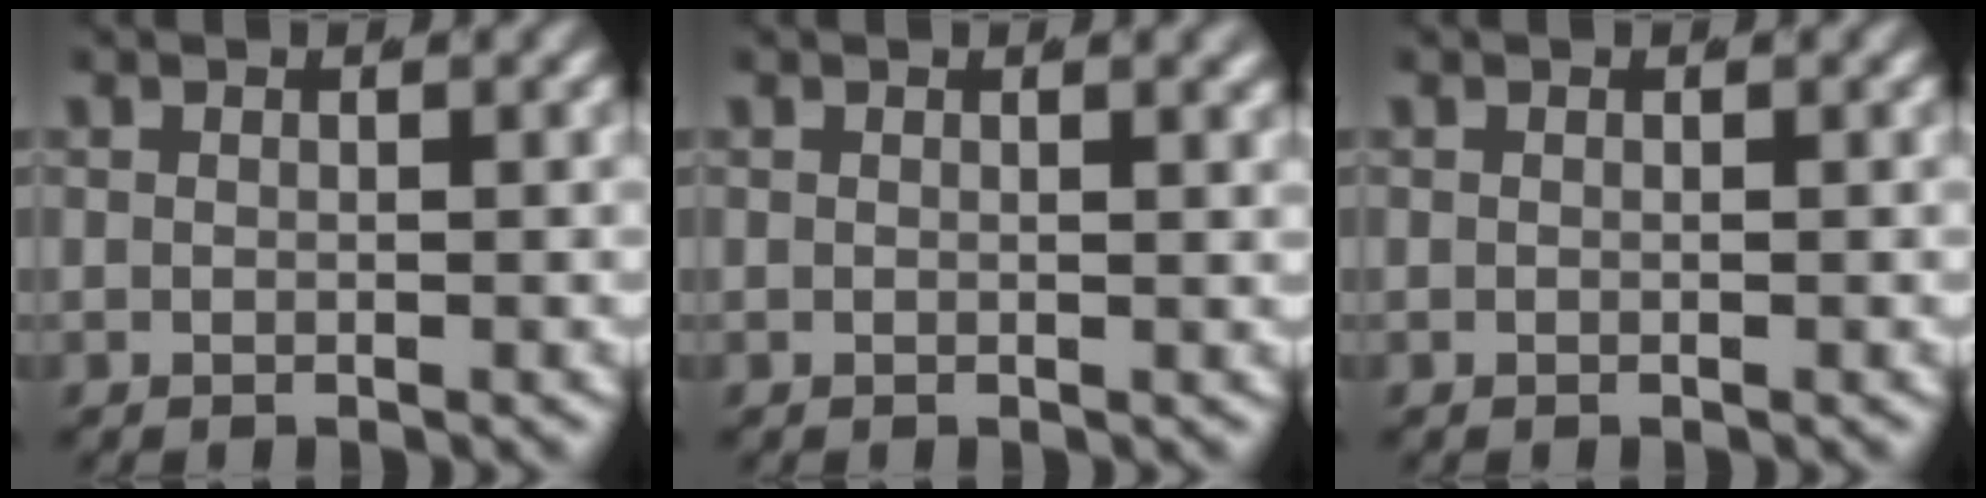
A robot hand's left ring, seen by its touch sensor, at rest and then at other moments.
{"total": 0.7, "force": [0.5, -0.1, 0.5], "torque": [-0.004, 0.001, 0.006]}
{"total": 0.0}